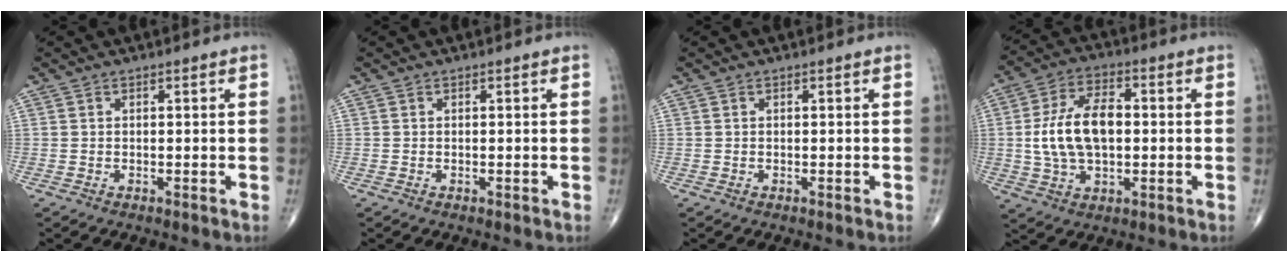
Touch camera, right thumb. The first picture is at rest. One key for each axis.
{"total": 0.0}
{"total": 0.0}
{"total": 13.1, "fx": 0.2, "fy": 7.5, "fz": 10.7, "tx": -0.195, "ty": 0.016, "tz": 0.004}